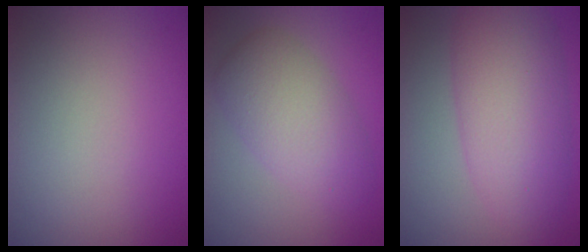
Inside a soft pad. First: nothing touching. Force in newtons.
{"total": 5.2, "press": 5.2, "slide": 0.3}
{"total": 7.5, "press": 7.5, "slide": 0.0}